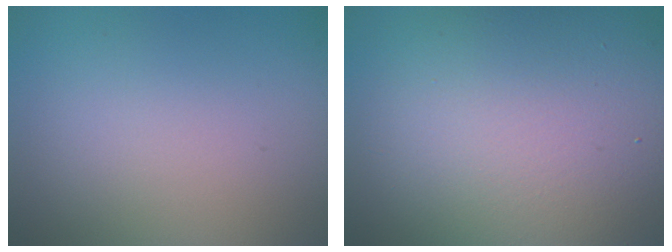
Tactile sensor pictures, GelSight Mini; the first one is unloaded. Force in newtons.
{"total": 15.4, "press": 15.4, "slide": 0.4}